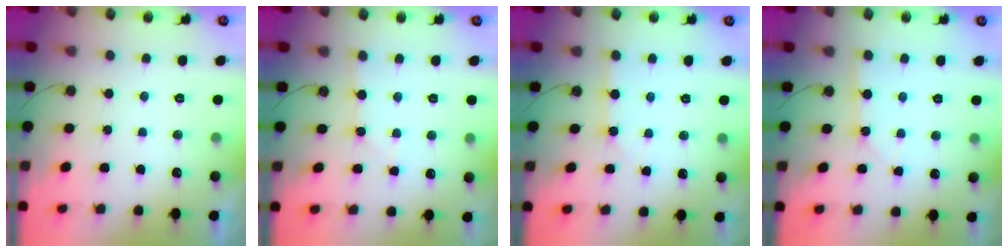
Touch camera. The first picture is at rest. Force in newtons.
{"total": 3.0, "press": 3.0, "slide": 0.4}
{"total": 2.5, "press": 2.5, "slide": 0.3}
{"total": 3.0, "press": 3.0, "slide": 0.4}